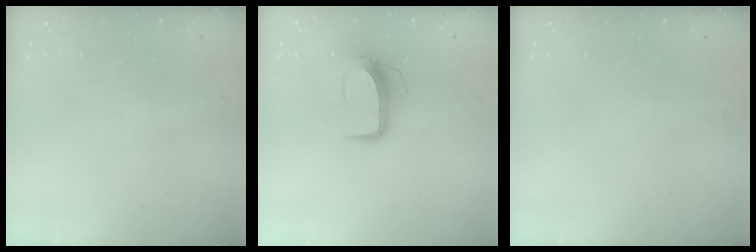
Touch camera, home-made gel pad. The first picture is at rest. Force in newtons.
{"total": 10.2, "press": 10.2, "slide": 0.6}
{"total": 0.0}